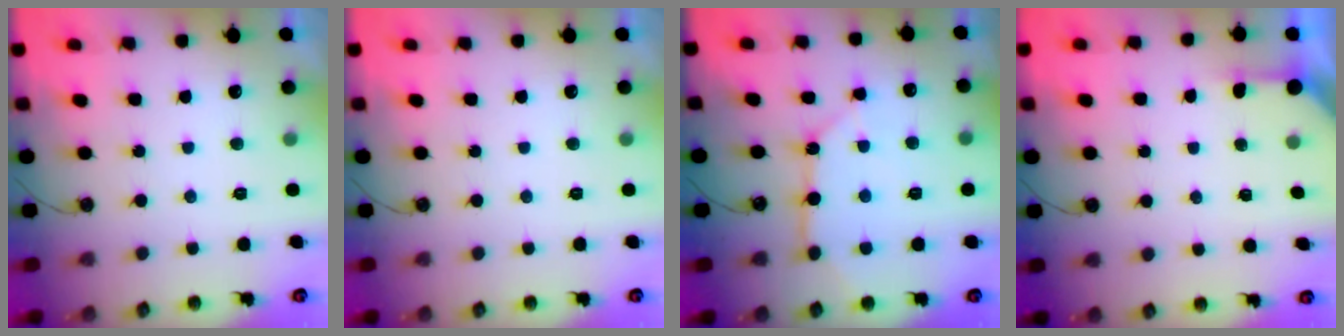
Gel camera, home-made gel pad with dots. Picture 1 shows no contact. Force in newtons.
{"total": 0.0}
{"total": 11.5, "press": 11.4, "slide": 1.4}
{"total": 2.6, "press": 2.6, "slide": 0.4}